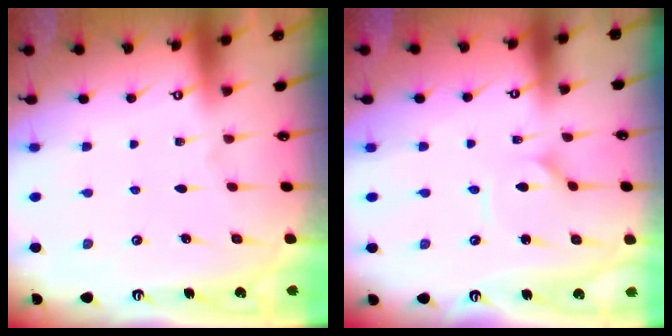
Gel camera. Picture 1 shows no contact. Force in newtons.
{"total": 1.1, "press": 1.1, "slide": 0.2}